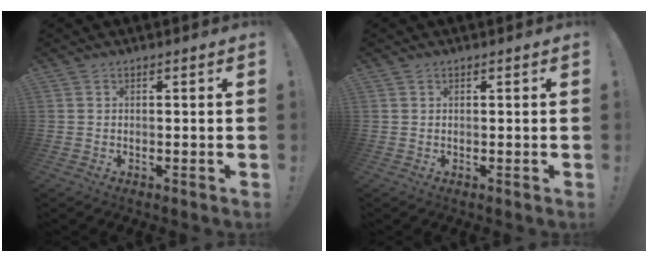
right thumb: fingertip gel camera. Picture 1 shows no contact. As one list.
[{"total": 0.0}]